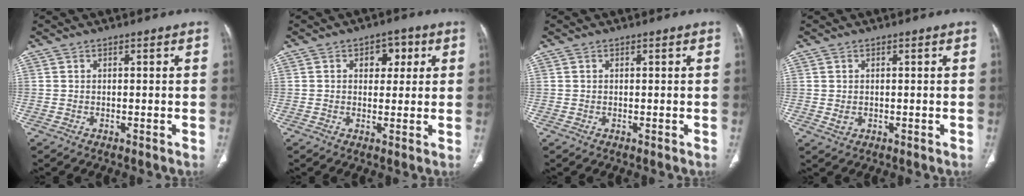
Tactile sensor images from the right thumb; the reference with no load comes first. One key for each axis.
{"total": 5.0, "fx": 1.6, "fy": 3.5, "fz": 3.2, "tx": -0.012, "ty": -0.001, "tz": 0.017}
{"total": 0.0}
{"total": 1.7, "fx": 0.0, "fy": 1.4, "fz": 1.0, "tx": -0.018, "ty": -0.002, "tz": 0.006}